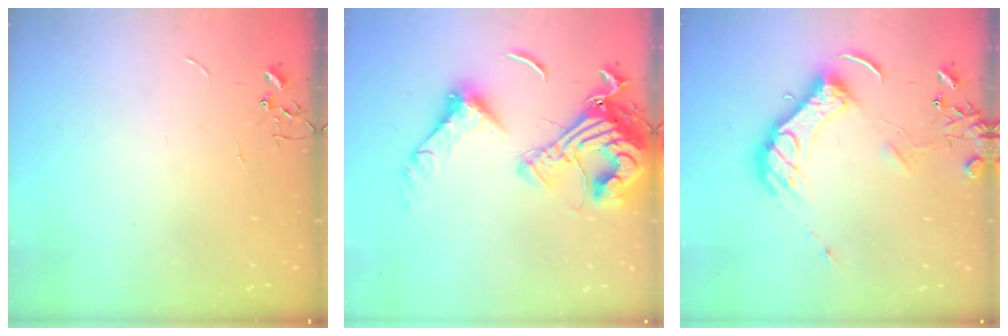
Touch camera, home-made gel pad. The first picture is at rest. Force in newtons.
{"total": 21.7, "press": 21.5, "slide": 2.5}
{"total": 13.8, "press": 13.7, "slide": 2.2}